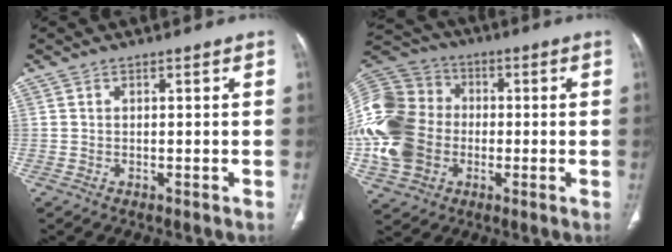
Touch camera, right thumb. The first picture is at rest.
{"total": 22.0, "force": [-2.8, 17.7, 12.8], "torque": [-0.295, 0.025, -0.048]}